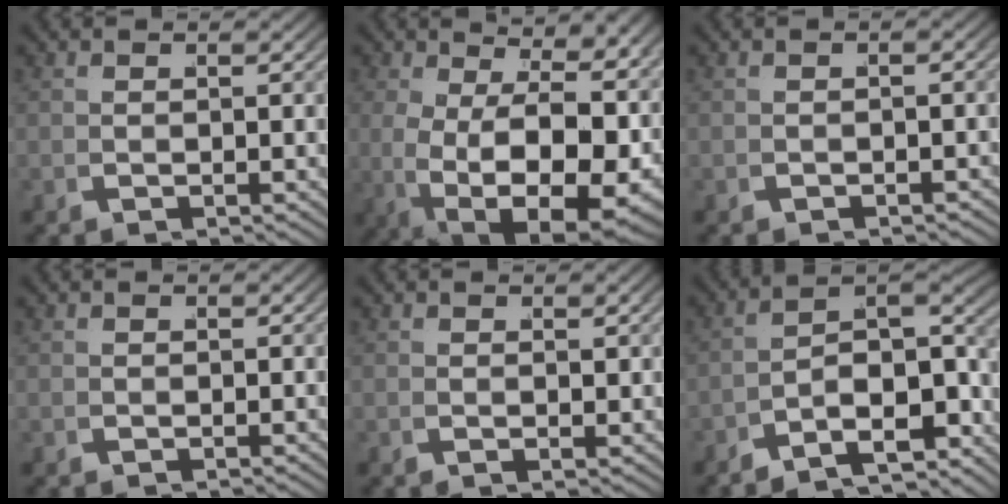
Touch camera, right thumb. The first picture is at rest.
{"total": 14.4, "force": [-0.6, 8.3, 11.8], "torque": [-0.212, -0.056, 0.028]}
{"total": 0.9, "force": [-0.8, 0.1, 0.2], "torque": [-0.001, 0.002, -0.013]}
{"total": 0.0}
{"total": 0.8, "force": [0.6, 0.2, 0.5], "torque": [-0.007, 0.001, 0.011]}
{"total": 10.6, "force": [-4.5, 6.1, 7.4], "torque": [-0.131, -0.041, -0.061]}